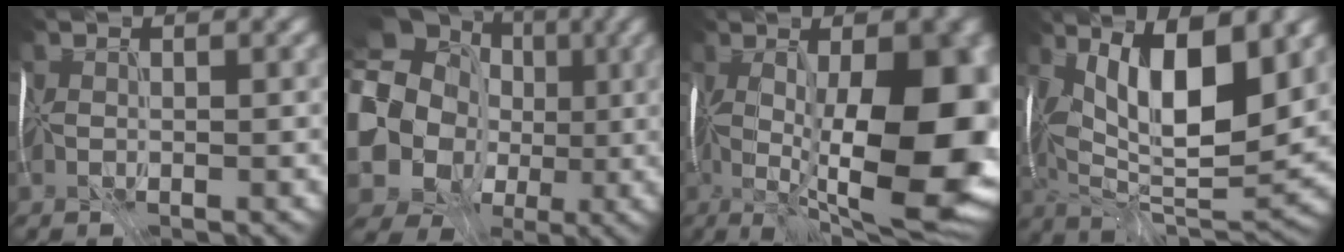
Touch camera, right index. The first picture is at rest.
{"total": 17.0, "force": [1.4, 14.8, 8.1], "torque": [-0.180, 0.011, 0.002]}
{"total": 18.4, "force": [-1.8, 6.8, 17.0], "torque": [-0.249, -0.021, -0.005]}
{"total": 12.4, "force": [4.4, 3.5, 11.0], "torque": [-0.187, 0.002, 0.076]}